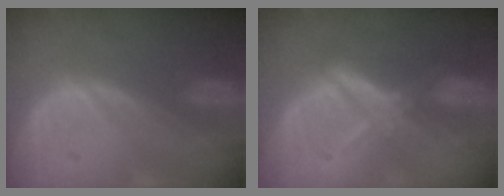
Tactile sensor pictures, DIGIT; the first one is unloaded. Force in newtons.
{"total": 5.5, "press": 5.0, "slide": 2.4}